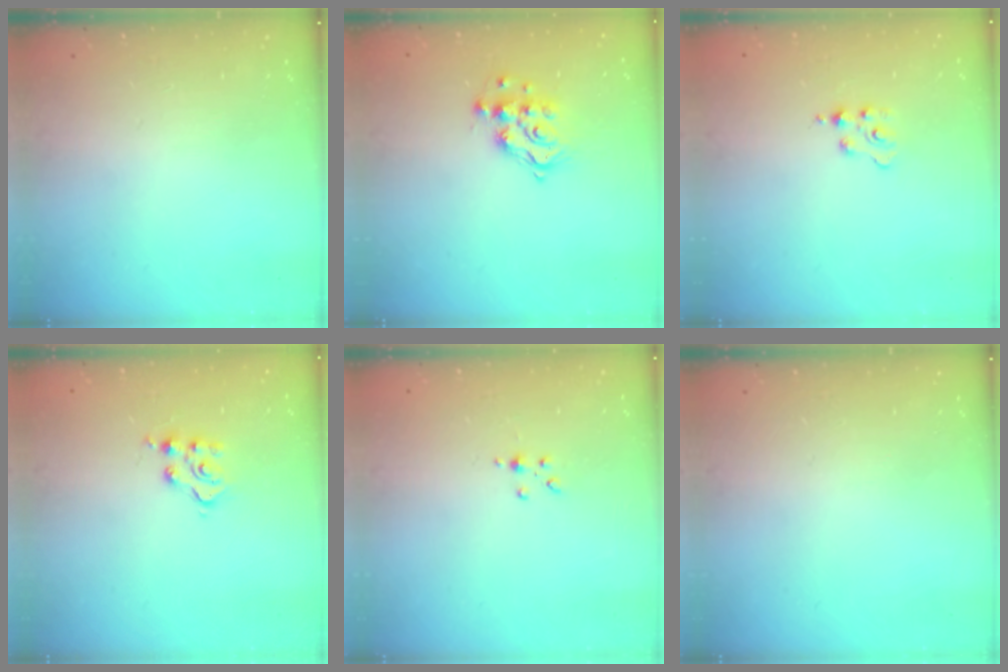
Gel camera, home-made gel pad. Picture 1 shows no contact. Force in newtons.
{"total": 11.1, "press": 11.0, "slide": 0.9}
{"total": 1.8, "press": 1.8, "slide": 0.4}
{"total": 5.1, "press": 5.1, "slide": 0.5}
{"total": 2.0, "press": 1.9, "slide": 0.5}
{"total": 0.0}